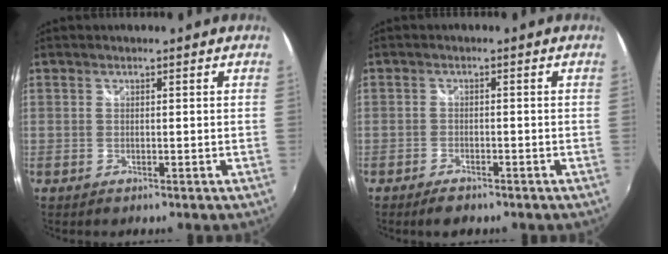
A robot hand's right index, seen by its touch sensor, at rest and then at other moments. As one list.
[{"total": 3.1, "force": [-2.4, 1.3, 1.5], "torque": [-0.039, -0.006, -0.043]}]